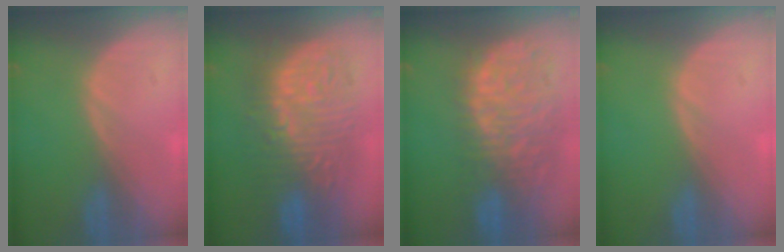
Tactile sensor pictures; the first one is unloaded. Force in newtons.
{"total": 13.3, "press": 13.3, "slide": 1.2}
{"total": 13.5, "press": 11.1, "slide": 7.6}
{"total": 0.0}